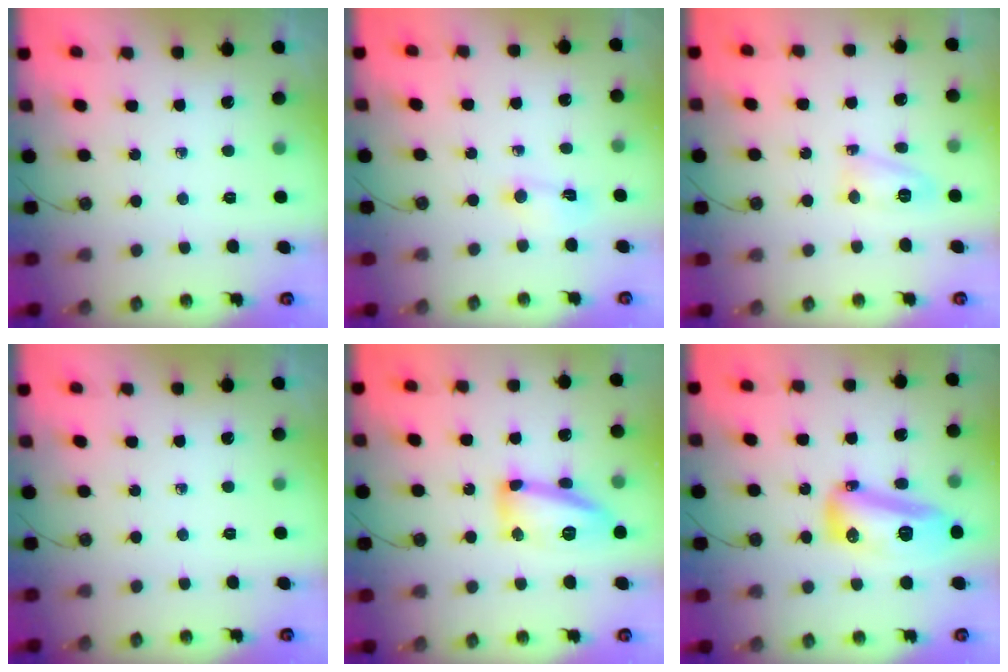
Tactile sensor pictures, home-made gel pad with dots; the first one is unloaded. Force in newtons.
{"total": 3.8, "press": 3.7, "slide": 0.4}
{"total": 7.0, "press": 7.0, "slide": 0.4}
{"total": 0.0}
{"total": 14.3, "press": 14.3, "slide": 1.1}
{"total": 14.6, "press": 14.5, "slide": 1.4}